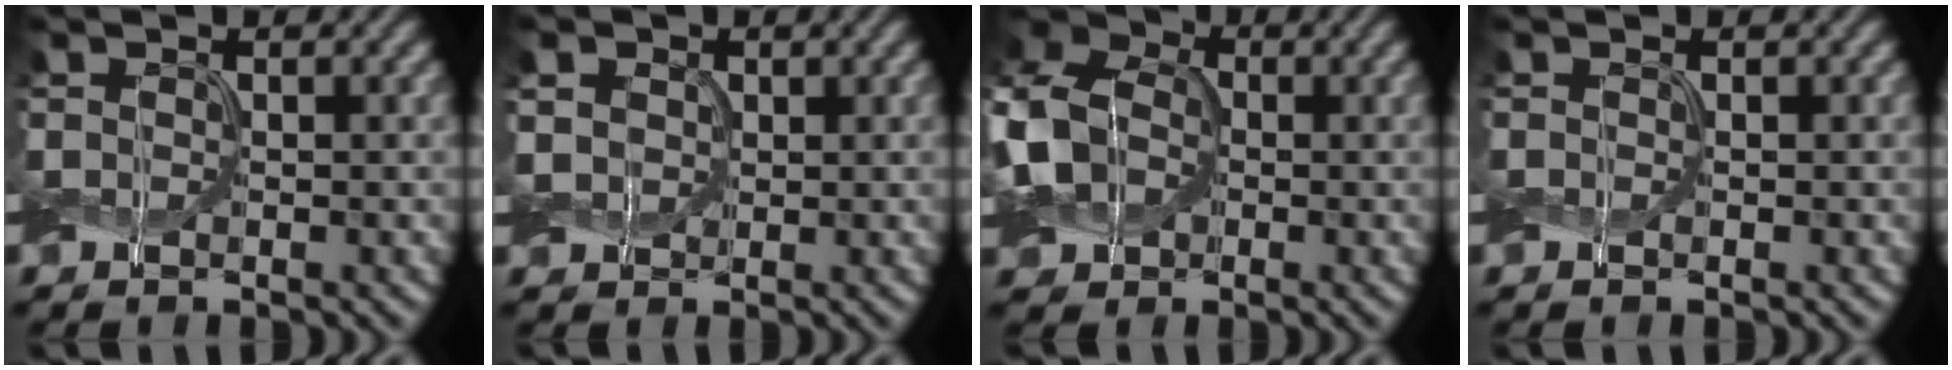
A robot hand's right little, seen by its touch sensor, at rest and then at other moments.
{"total": 3.5, "force": [1.1, 2.8, 1.6], "torque": [-0.061, 0.008, 0.015]}
{"total": 9.2, "force": [-1.2, 7.2, 5.7], "torque": [-0.144, -0.005, -0.032]}
{"total": 0.0}